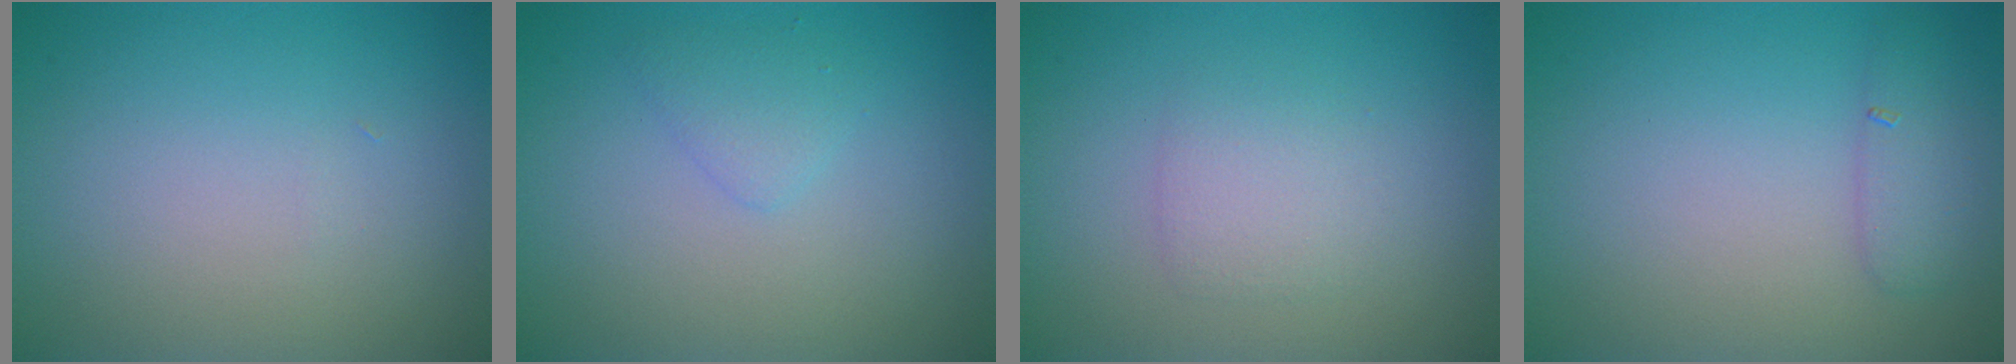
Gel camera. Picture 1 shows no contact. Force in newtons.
{"total": 1.4, "press": 1.4, "slide": 0.1}
{"total": 1.9, "press": 1.9, "slide": 0.1}
{"total": 1.9, "press": 1.9, "slide": 0.1}